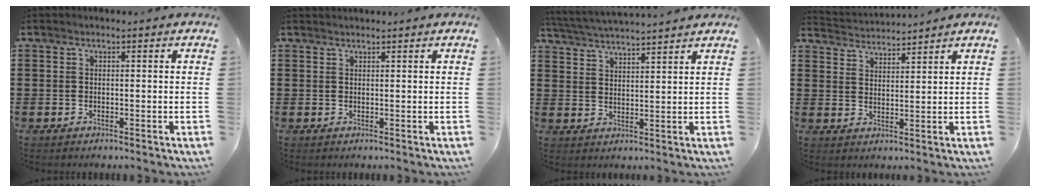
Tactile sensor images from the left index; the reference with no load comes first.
{"total": 0.7, "force": [0.7, 0.0, 0.0], "torque": [-0.002, 0.000, 0.014]}
{"total": 3.8, "force": [3.8, -0.6, 0.4], "torque": [-0.022, -0.020, 0.065]}
{"total": 2.9, "force": [2.8, -0.3, -0.6], "torque": [0.000, -0.014, 0.050]}